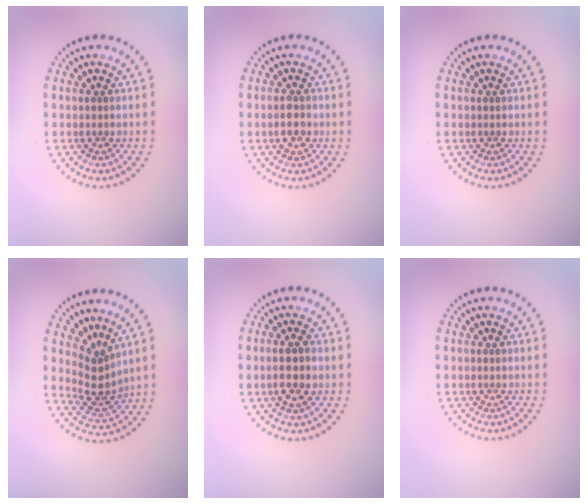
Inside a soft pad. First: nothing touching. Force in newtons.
{"total": 1.9, "press": 1.8, "slide": 0.3}
{"total": 0.0}
{"total": 2.8, "press": 2.0, "slide": 2.0}
{"total": 2.8, "press": 2.7, "slide": 0.8}
{"total": 0.0}